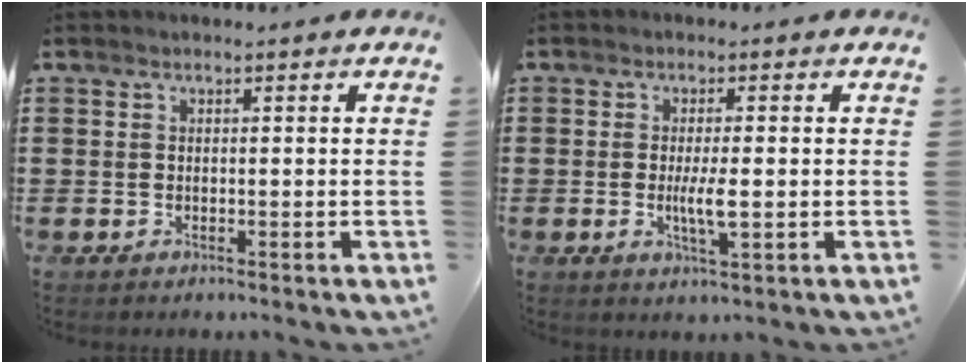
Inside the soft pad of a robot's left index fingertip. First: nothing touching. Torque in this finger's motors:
{"motor_torque": [0.31, 0.01, 0.14, 0.09]}